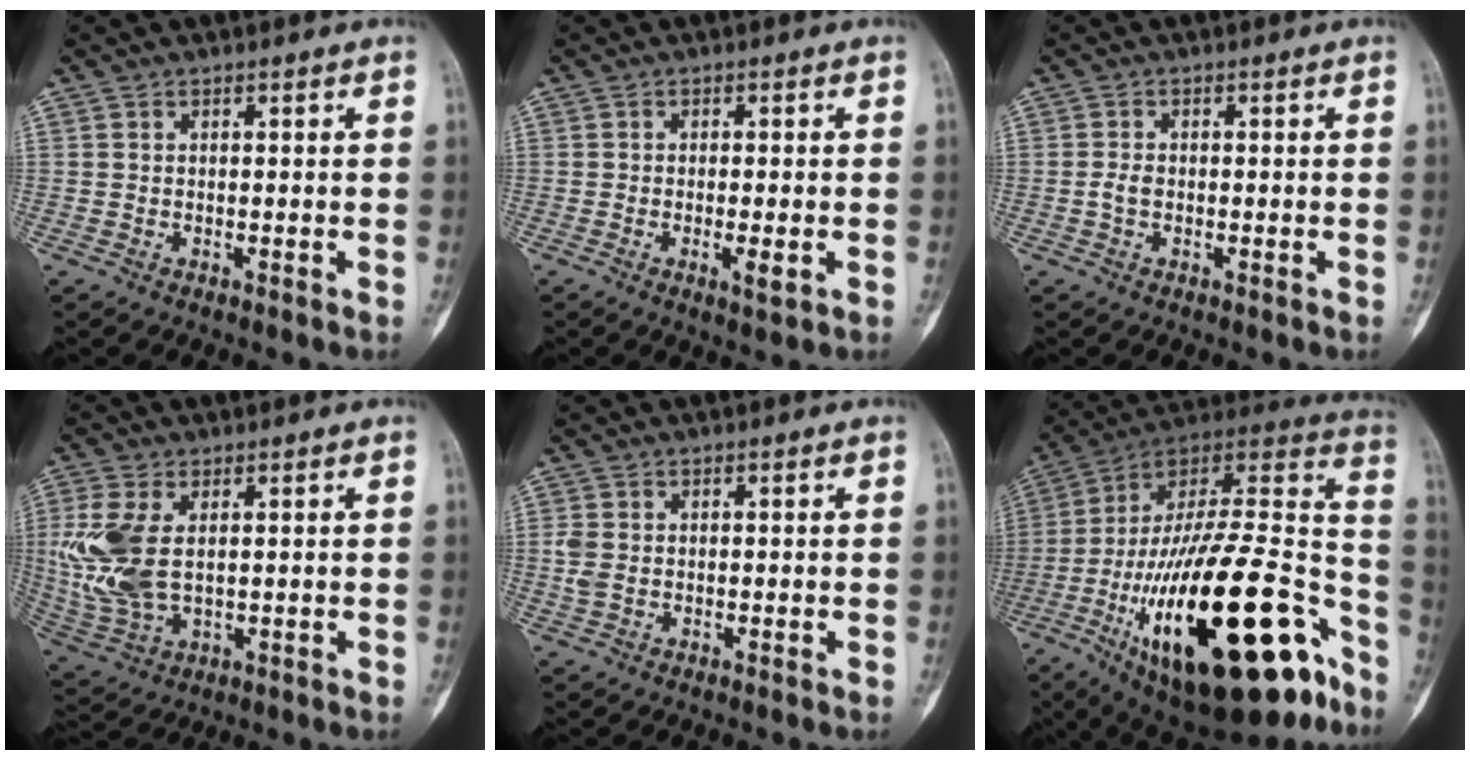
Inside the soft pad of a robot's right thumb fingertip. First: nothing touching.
{"total": 3.1, "force": [-0.9, 0.8, 2.8], "torque": [-0.047, -0.005, -0.014]}
{"total": 1.8, "force": [-0.4, 1.1, 1.3], "torque": [-0.030, 0.003, -0.009]}
{"total": 11.9, "force": [1.6, 6.8, 9.6], "torque": [-0.226, -0.002, 0.043]}
{"total": 2.8, "force": [-0.1, 1.9, 2.0], "torque": [-0.057, 0.003, 0.000]}
{"total": 41.0, "force": [-17.8, 15.3, 33.7], "torque": [-0.498, 0.064, -0.281]}